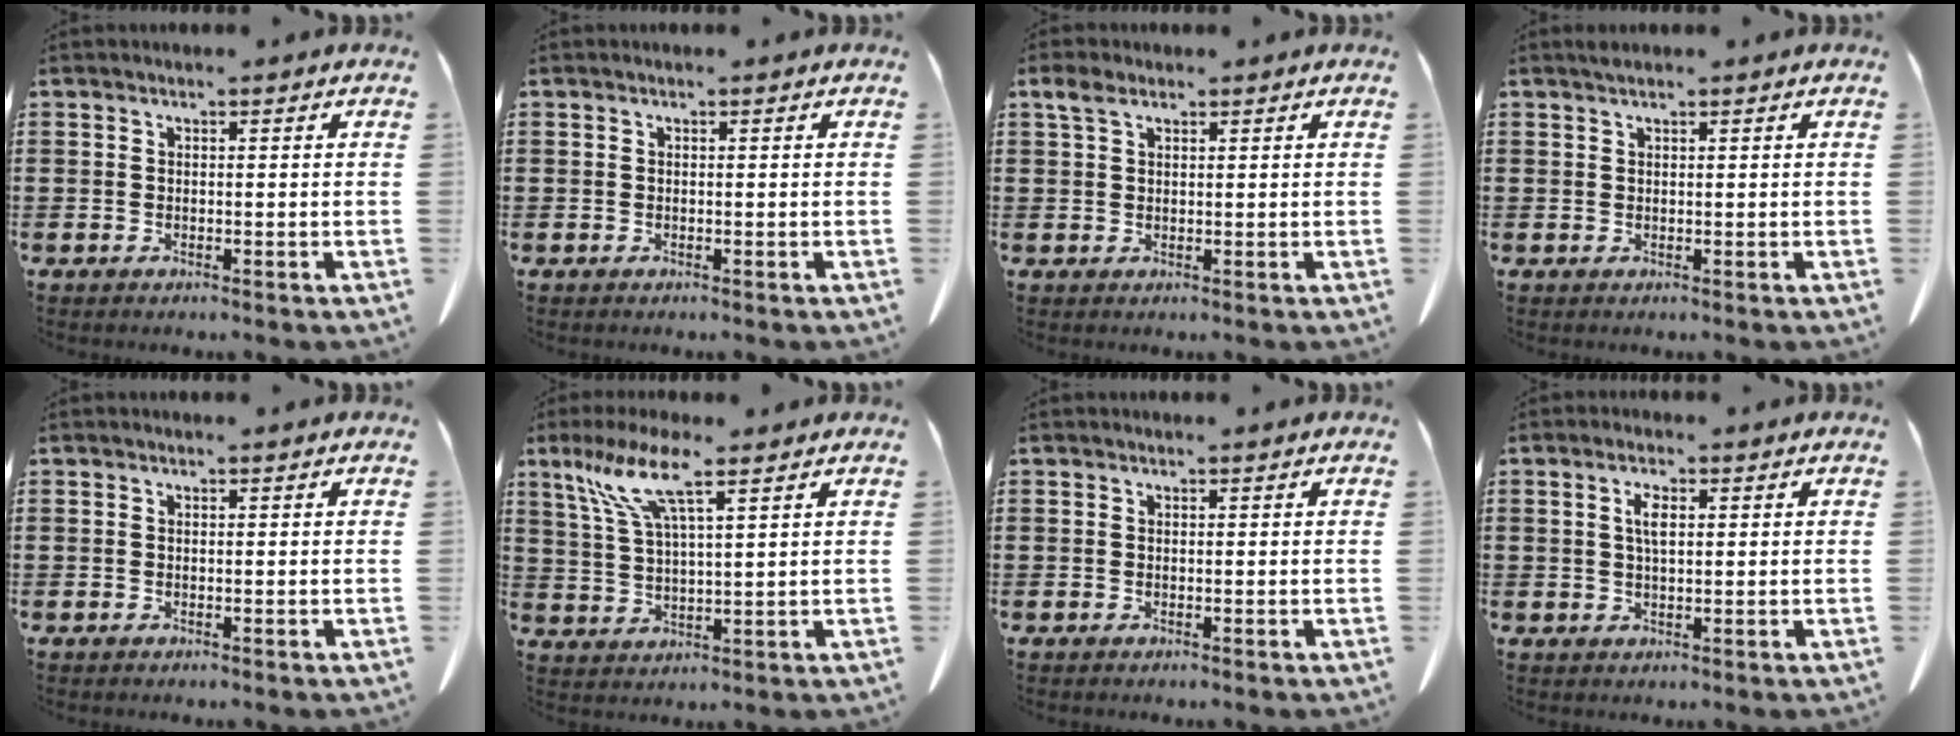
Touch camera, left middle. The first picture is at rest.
{"total": 0.0}
{"total": 2.6, "force": [1.5, 1.3, 1.8], "torque": [-0.042, 0.006, 0.026]}
{"total": 0.8, "force": [0.6, 0.2, 0.5], "torque": [-0.011, 0.001, 0.012]}
{"total": 0.0}
{"total": 8.6, "force": [5.4, 1.2, 6.6], "torque": [-0.150, -0.006, 0.093]}
{"total": 0.0}
{"total": 3.1, "force": [0.9, 1.0, 2.8], "torque": [-0.060, 0.006, 0.015]}